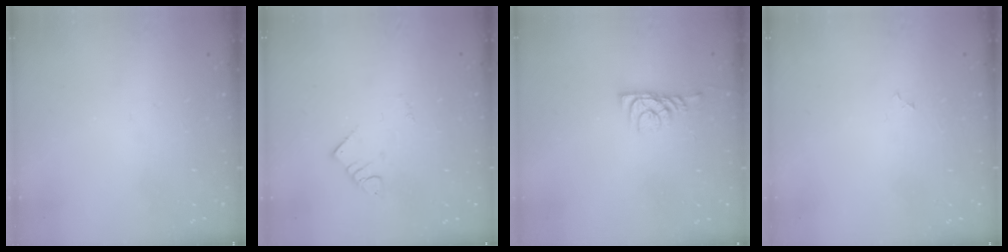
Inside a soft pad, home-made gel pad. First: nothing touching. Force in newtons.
{"total": 2.6, "press": 2.6, "slide": 0.1}
{"total": 6.1, "press": 6.1, "slide": 0.4}
{"total": 2.3, "press": 2.3, "slide": 0.2}